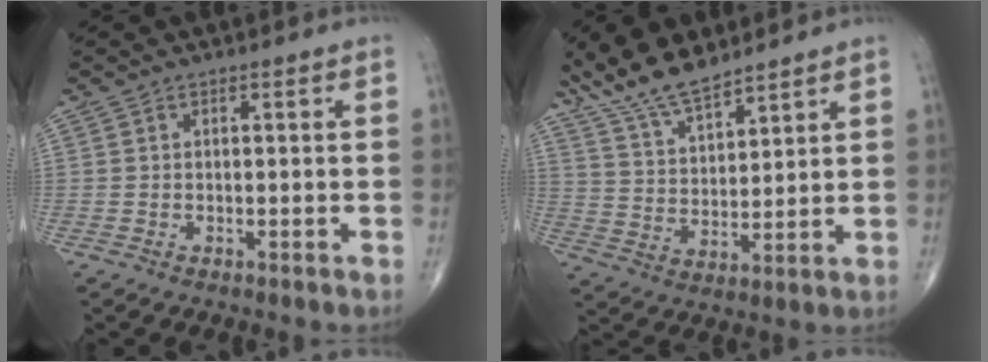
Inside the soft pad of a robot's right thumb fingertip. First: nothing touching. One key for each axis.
{"total": 11.4, "fx": 9.4, "fy": 3.4, "fz": 5.5, "tx": -0.089, "ty": -0.046, "tz": 0.183}